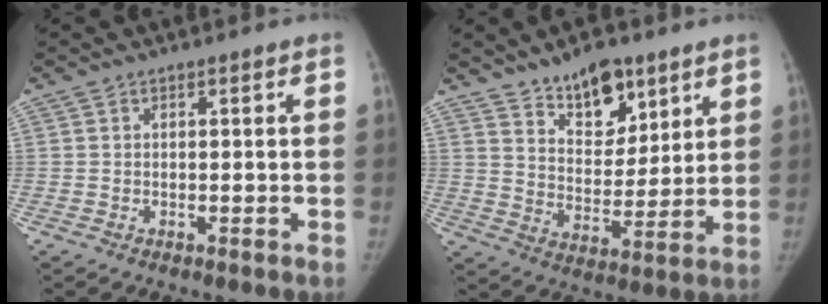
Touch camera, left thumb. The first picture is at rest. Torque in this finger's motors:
{"motor_torque": [-0.06, 0.15, 0.00, -0.20, 0.01]}